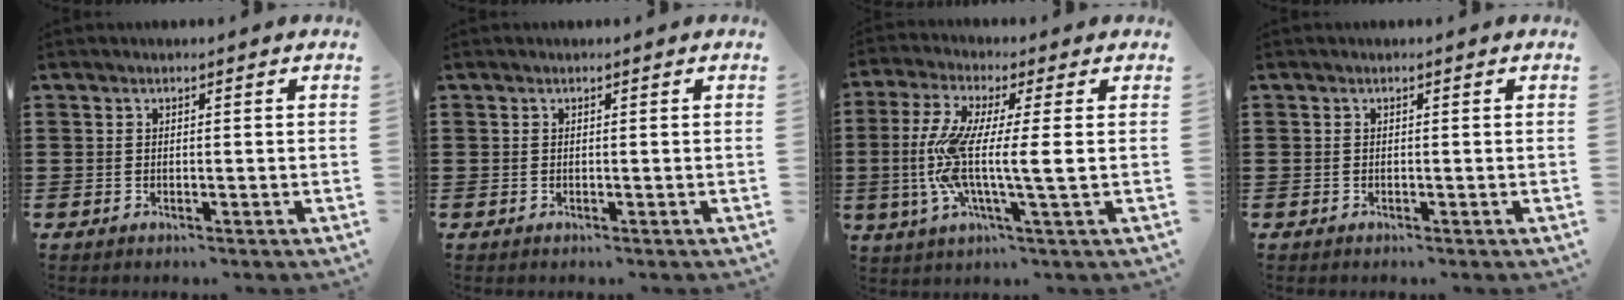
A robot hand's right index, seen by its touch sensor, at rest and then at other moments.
{"total": 0.0}
{"total": 9.7, "force": [-0.5, 1.0, 9.7], "torque": [-0.218, -0.023, -0.019]}
{"total": 0.0}